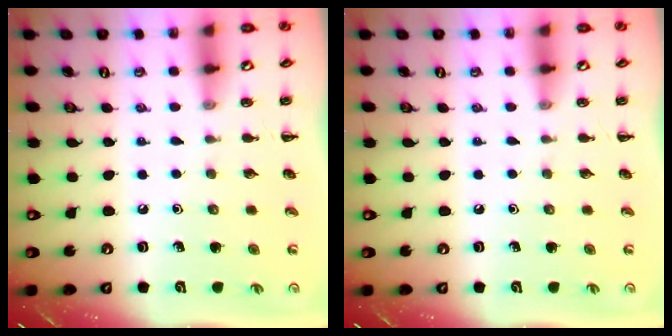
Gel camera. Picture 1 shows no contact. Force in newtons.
{"total": 0.0}